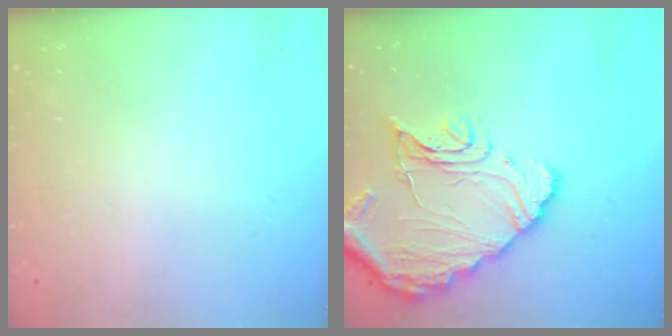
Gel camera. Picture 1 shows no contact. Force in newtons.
{"total": 16.8, "press": 16.7, "slide": 1.6}